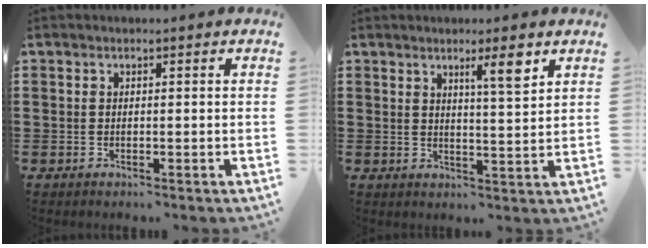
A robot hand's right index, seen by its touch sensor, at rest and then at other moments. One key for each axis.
{"total": 4.9, "fx": 2.9, "fy": 0.4, "fz": 3.9, "tx": -0.060, "ty": -0.007, "tz": 0.042}